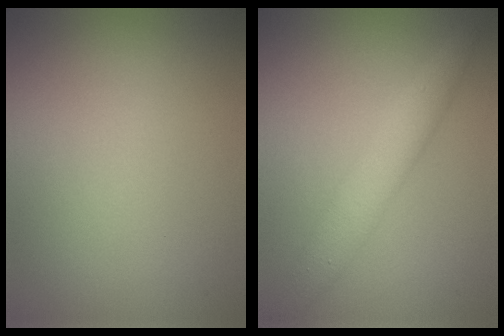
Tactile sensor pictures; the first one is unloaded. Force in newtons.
{"total": 3.6, "press": 3.6, "slide": 0.0}